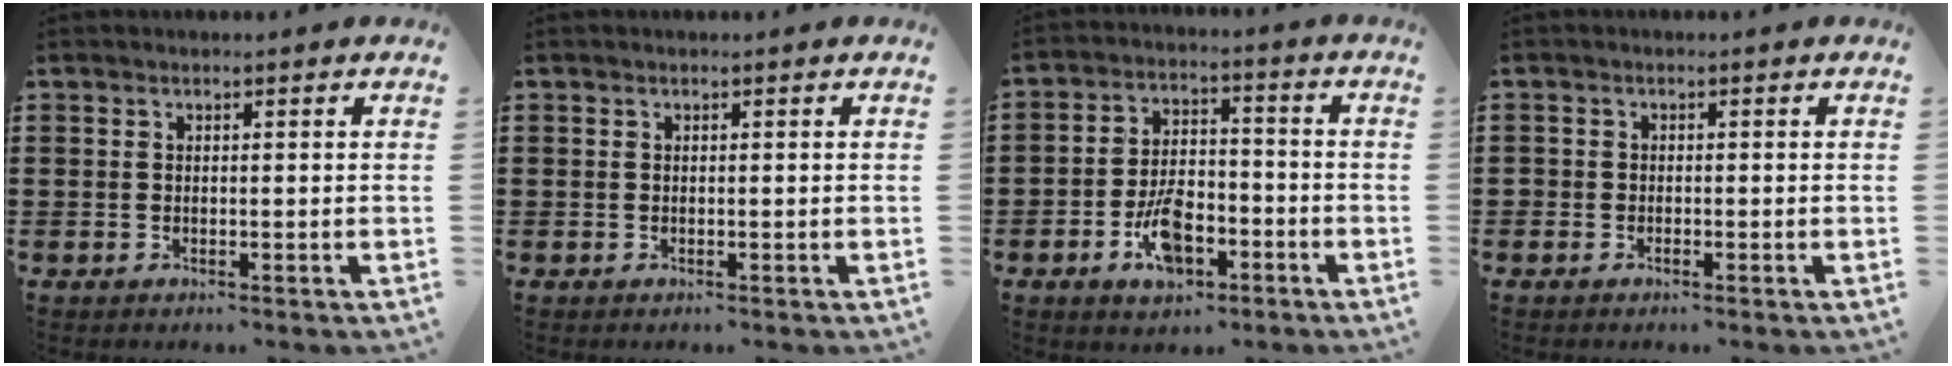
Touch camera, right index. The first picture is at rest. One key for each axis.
{"total": 0.0}
{"total": 7.7, "fx": -3.5, "fy": 4.0, "fz": 5.7, "tx": -0.117, "ty": 0.008, "tz": -0.065}
{"total": 0.9, "fx": -0.5, "fy": 0.7, "fz": 0.1, "tx": -0.004, "ty": 0.001, "tz": -0.011}